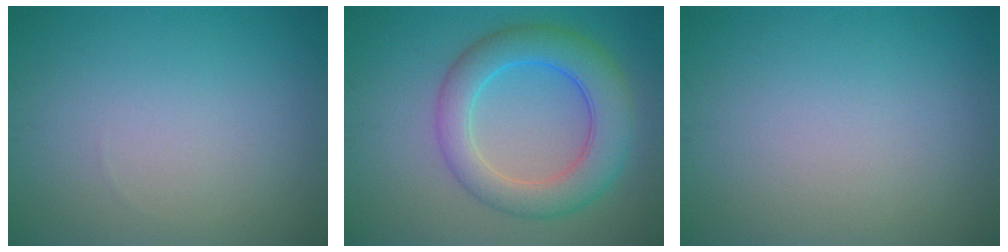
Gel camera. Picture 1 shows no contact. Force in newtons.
{"total": 6.5, "press": 6.5, "slide": 0.2}
{"total": 0.0}